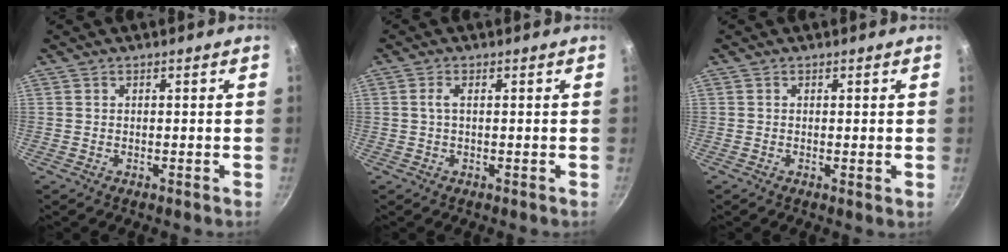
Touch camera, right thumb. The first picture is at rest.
{"total": 1.6, "force": [0.2, 0.6, 1.5], "torque": [-0.036, 0.004, 0.003]}
{"total": 0.7, "force": [0.1, 0.1, 0.7], "torque": [-0.009, -0.007, -0.002]}